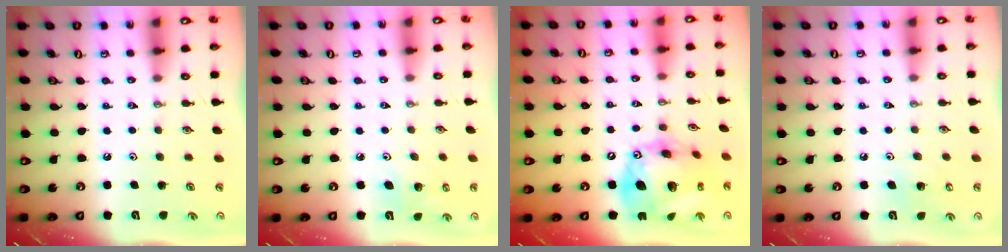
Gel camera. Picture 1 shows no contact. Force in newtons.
{"total": 4.2, "press": 3.7, "slide": 1.9}
{"total": 22.3, "press": 22.2, "slide": 2.4}
{"total": 6.0, "press": 6.0, "slide": 0.3}